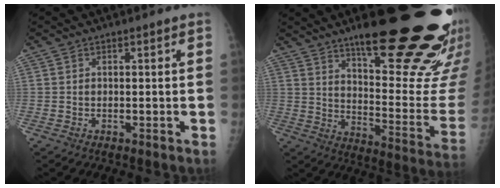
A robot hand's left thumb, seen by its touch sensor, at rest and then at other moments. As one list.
[{"total": 27.1, "force": [18.4, 6.5, 18.8], "torque": [-0.218, -0.104, 0.261]}]